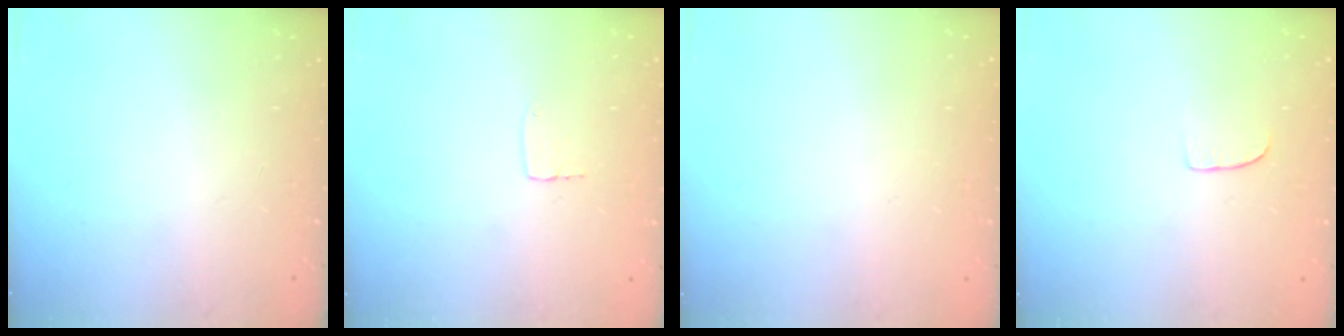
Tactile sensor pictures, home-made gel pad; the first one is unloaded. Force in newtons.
{"total": 2.7, "press": 2.7, "slide": 0.1}
{"total": 0.0}
{"total": 5.4, "press": 5.3, "slide": 0.4}